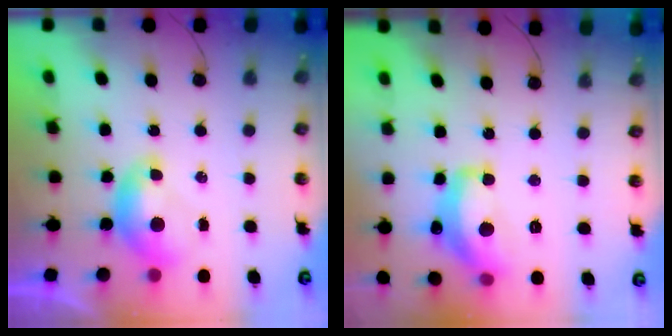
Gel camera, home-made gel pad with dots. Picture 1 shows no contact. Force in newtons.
{"total": 9.6, "press": 9.6, "slide": 0.7}